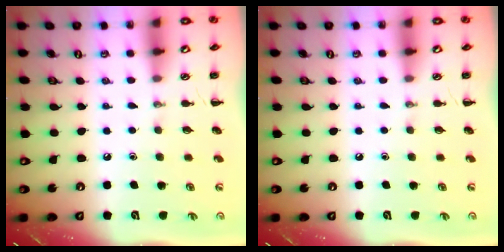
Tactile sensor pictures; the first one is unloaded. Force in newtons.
{"total": 0.0}